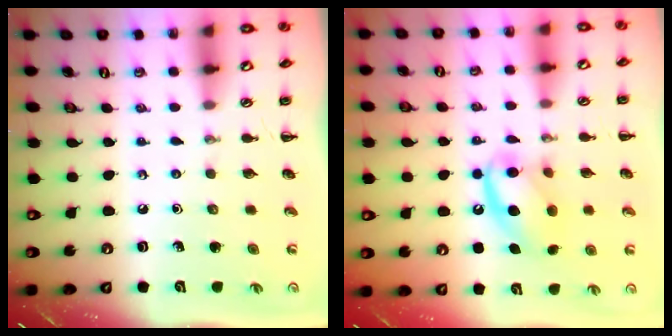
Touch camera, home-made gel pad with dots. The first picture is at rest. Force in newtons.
{"total": 13.8, "press": 13.7, "slide": 1.7}